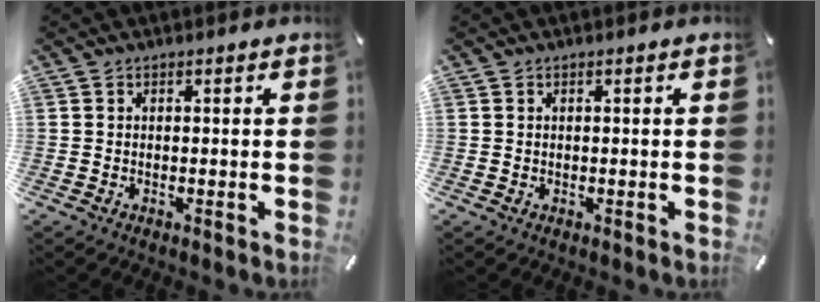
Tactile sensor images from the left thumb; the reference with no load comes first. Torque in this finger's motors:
{"motor_torque": [-0.03, 0.05, -0.07, 0.01, 0.00]}